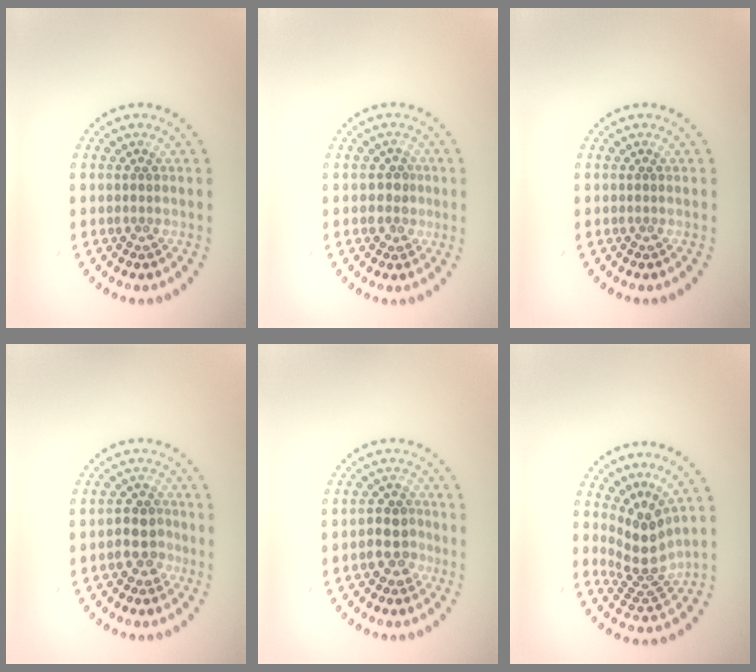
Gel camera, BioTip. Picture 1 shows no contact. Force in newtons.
{"total": 1.8, "press": 1.6, "slide": 0.9}
{"total": 0.0}
{"total": 2.5, "press": 2.2, "slide": 1.0}
{"total": 2.5, "press": 2.2, "slide": 1.0}
{"total": 3.7, "press": 2.7, "slide": 2.6}